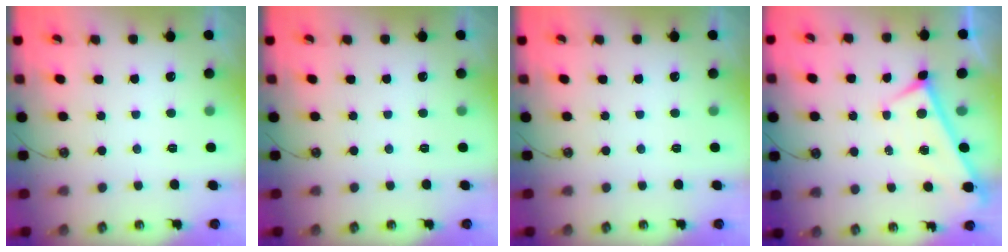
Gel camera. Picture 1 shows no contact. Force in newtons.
{"total": 0.0}
{"total": 0.0}
{"total": 0.0}